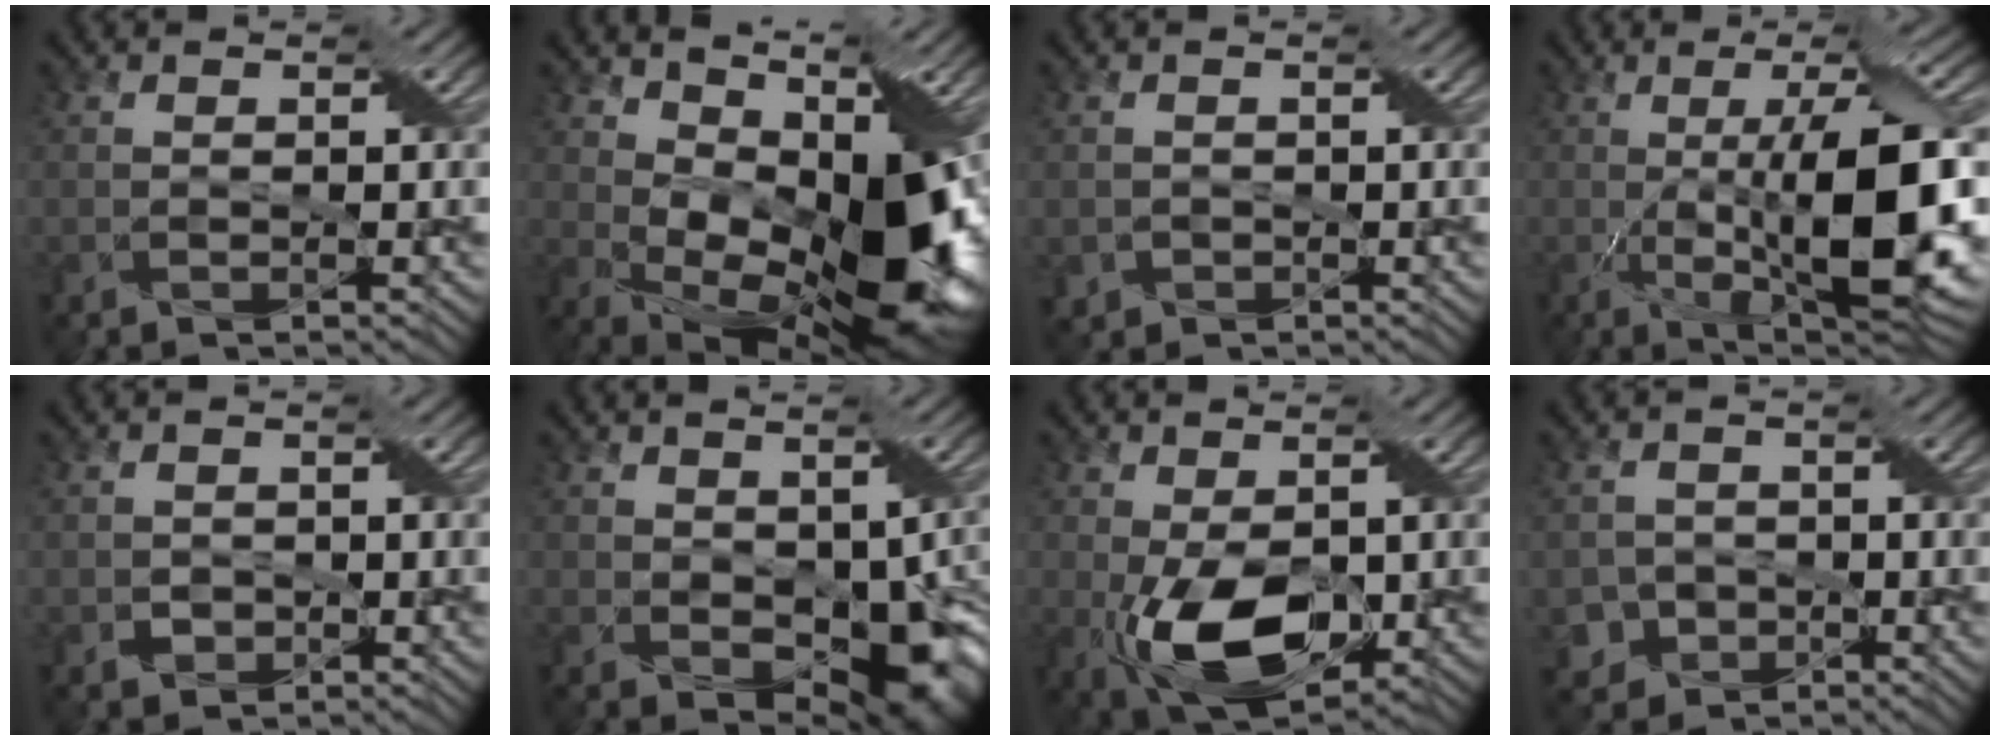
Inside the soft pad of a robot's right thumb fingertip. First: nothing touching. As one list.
[{"total": 16.2, "force": [1.6, 9.0, 13.4], "torque": [-0.197, -0.011, 0.043]}, {"total": 1.3, "force": [-0.6, 1.2, 0.1], "torque": [-0.008, -0.007, -0.010]}, {"total": 15.8, "force": [-2.0, 4.4, 15.1], "torque": [-0.225, 0.004, -0.033]}, {"total": 1.6, "force": [-0.6, 1.4, 0.2], "torque": [-0.007, -0.006, -0.009]}, {"total": 8.8, "force": [-0.8, 5.4, 6.8], "torque": [-0.103, -0.025, 0.001]}, {"total": 9.5, "force": [-2.3, 5.3, 7.5], "torque": [-0.162, -0.018, -0.035]}, {"total": 3.3, "force": [-1.5, 2.9, 0.4], "torque": [-0.010, -0.005, -0.027]}]